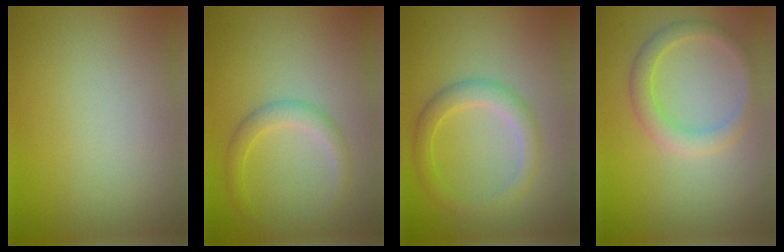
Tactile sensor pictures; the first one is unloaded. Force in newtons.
{"total": 2.1, "press": 2.1, "slide": 0.1}
{"total": 2.8, "press": 2.8, "slide": 0.2}
{"total": 2.7, "press": 2.7, "slide": 0.0}